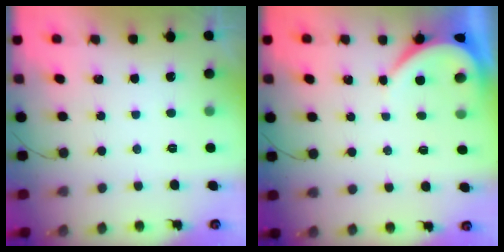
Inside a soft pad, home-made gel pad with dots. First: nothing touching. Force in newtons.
{"total": 3.9, "press": 3.9, "slide": 0.5}